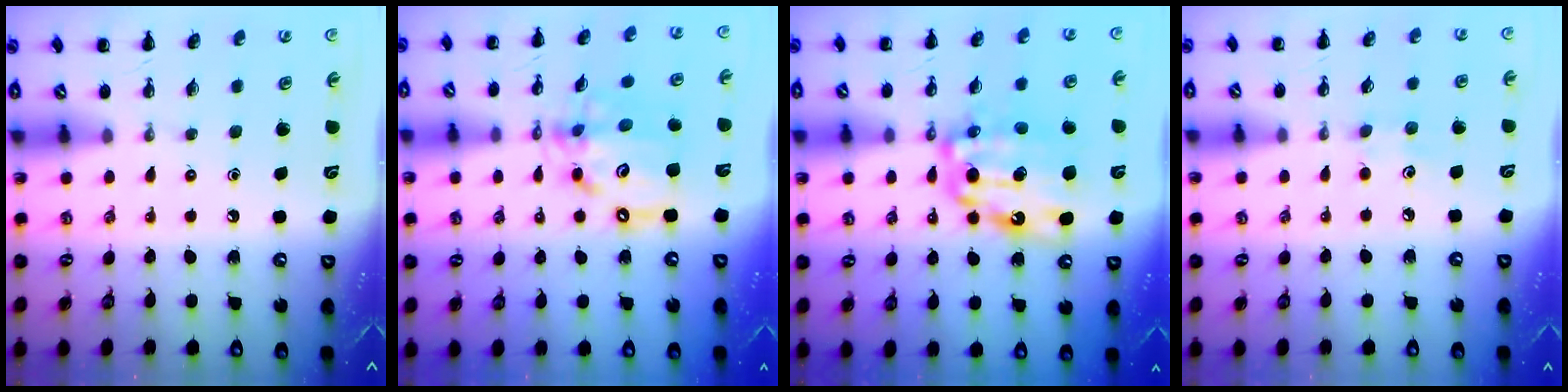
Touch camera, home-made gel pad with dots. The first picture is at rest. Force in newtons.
{"total": 14.8, "press": 14.4, "slide": 3.5}
{"total": 15.5, "press": 15.4, "slide": 1.7}
{"total": 5.8, "press": 5.6, "slide": 1.7}